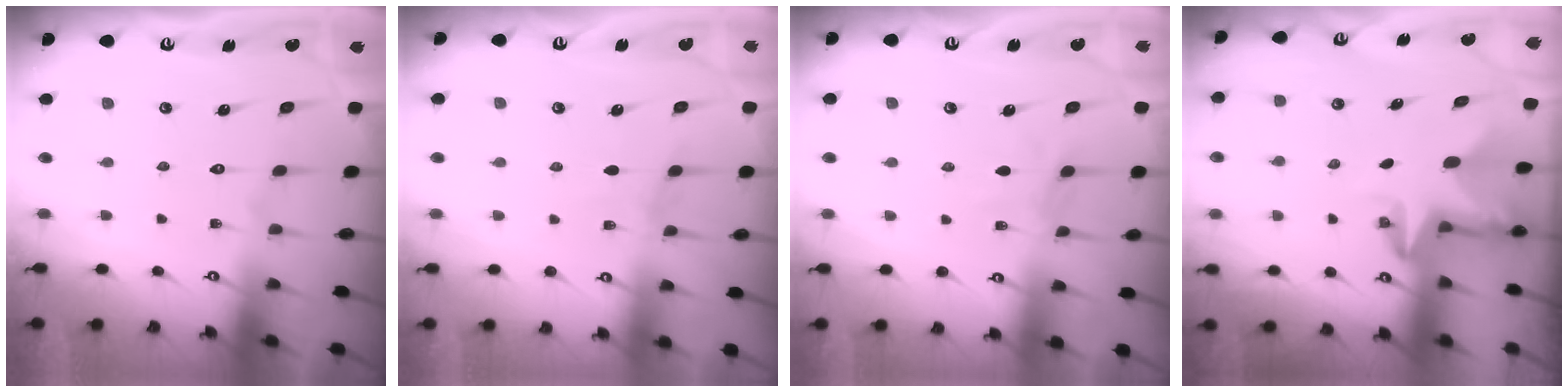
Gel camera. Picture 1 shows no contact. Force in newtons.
{"total": 2.7, "press": 2.7, "slide": 0.3}
{"total": 4.4, "press": 4.3, "slide": 0.5}
{"total": 2.8, "press": 2.8, "slide": 0.2}